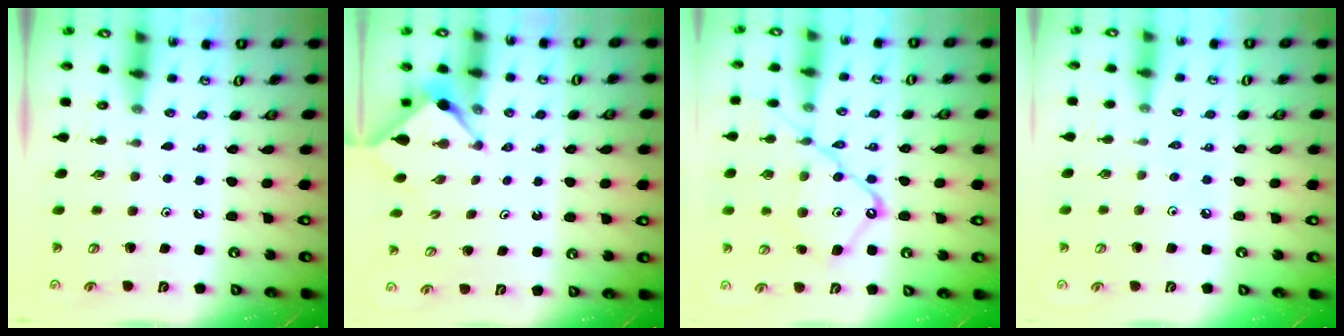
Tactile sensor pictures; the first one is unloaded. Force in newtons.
{"total": 3.0, "press": 3.0, "slide": 0.2}
{"total": 16.5, "press": 16.4, "slide": 1.6}
{"total": 1.7, "press": 1.7, "slide": 0.3}